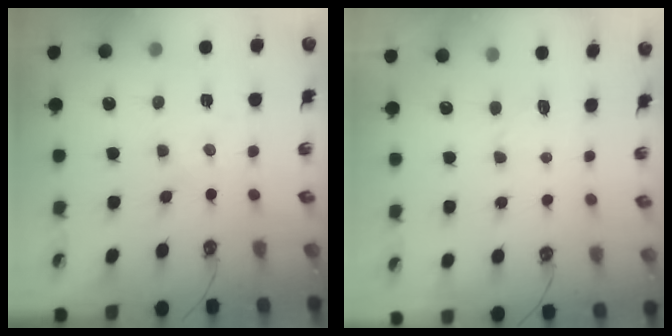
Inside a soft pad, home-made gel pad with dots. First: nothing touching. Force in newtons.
{"total": 3.0, "press": 2.9, "slide": 0.7}